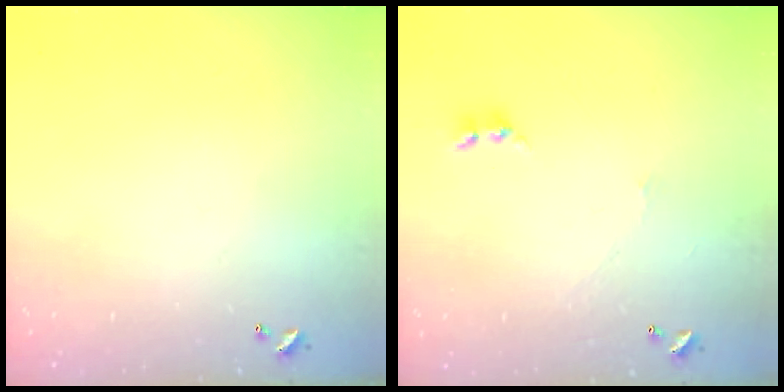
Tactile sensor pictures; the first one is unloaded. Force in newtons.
{"total": 0.9, "press": 0.8, "slide": 0.4}